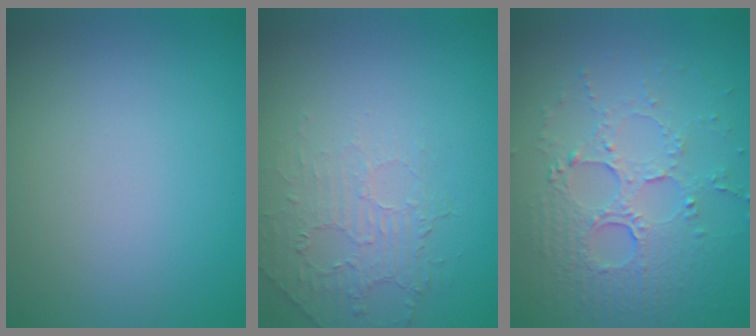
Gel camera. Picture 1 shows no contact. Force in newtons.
{"total": 2.0, "press": 0.9, "slide": 1.8}
{"total": 5.5, "press": 3.7, "slide": 4.1}